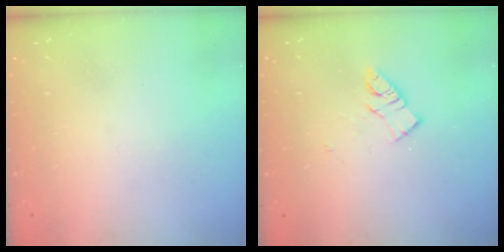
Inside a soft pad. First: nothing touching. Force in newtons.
{"total": 9.1, "press": 9.1, "slide": 0.4}